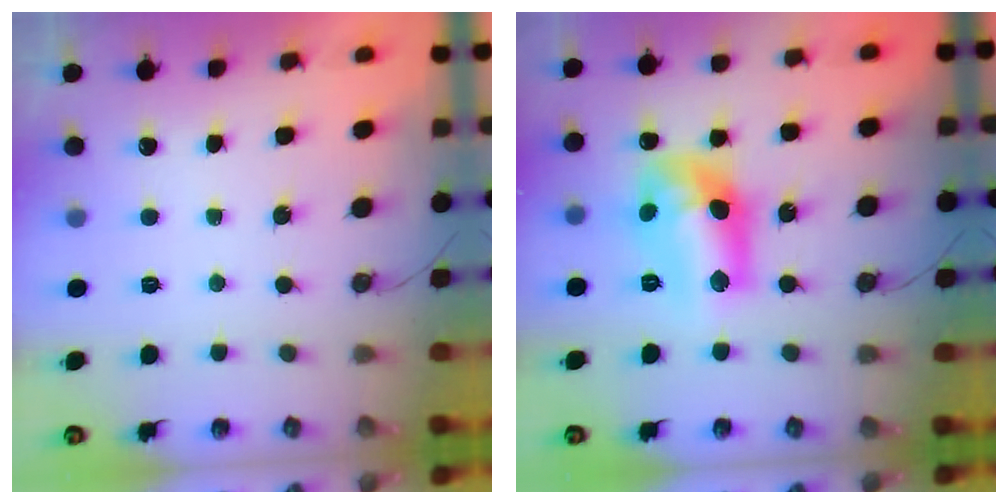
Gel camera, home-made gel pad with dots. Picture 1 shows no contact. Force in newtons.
{"total": 14.1, "press": 14.0, "slide": 1.0}